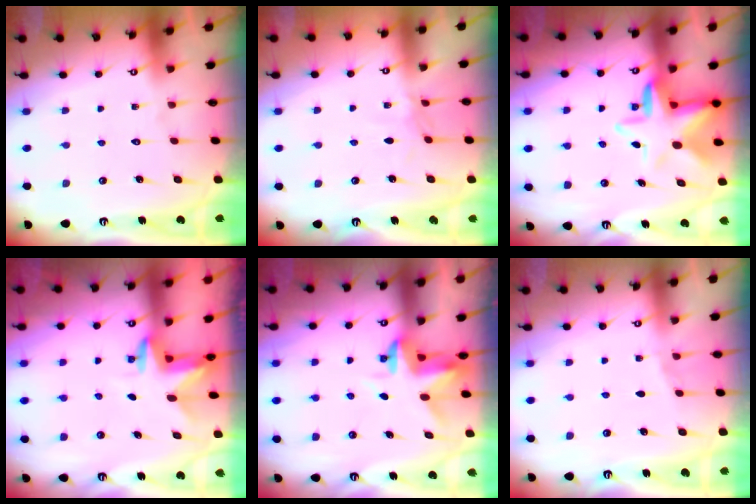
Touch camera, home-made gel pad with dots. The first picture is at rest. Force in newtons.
{"total": 2.6, "press": 2.5, "slide": 0.5}
{"total": 9.0, "press": 8.9, "slide": 1.4}
{"total": 2.6, "press": 2.6, "slide": 0.2}
{"total": 3.6, "press": 3.6, "slide": 0.3}
{"total": 3.6, "press": 2.8, "slide": 2.2}